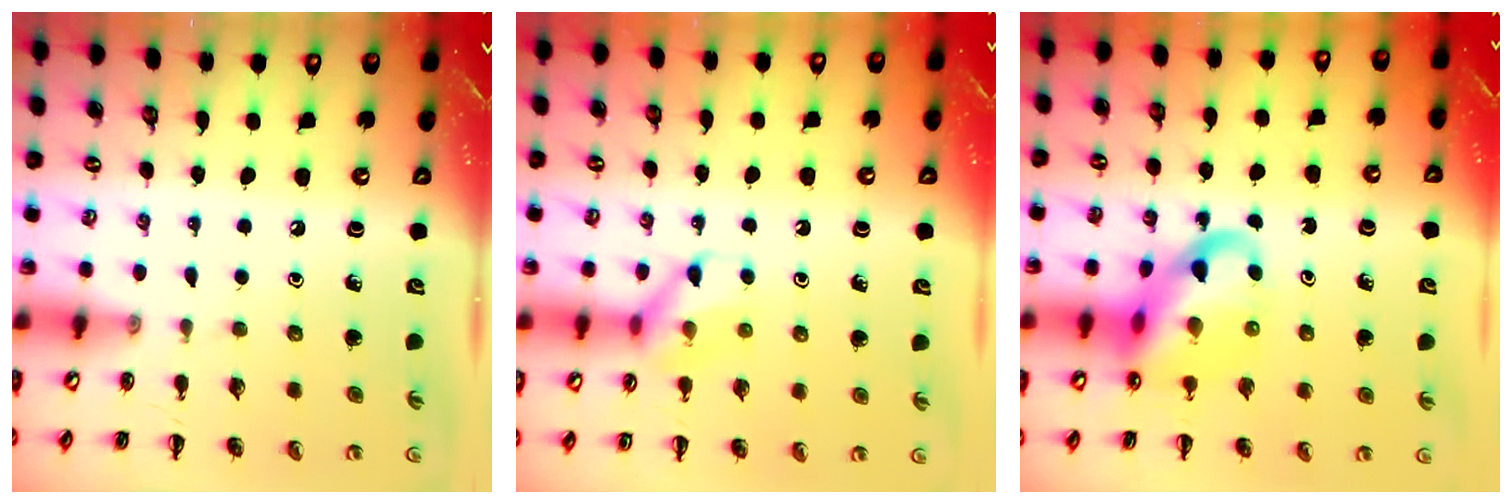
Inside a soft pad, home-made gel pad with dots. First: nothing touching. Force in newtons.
{"total": 9.6, "press": 9.6, "slide": 0.7}
{"total": 13.8, "press": 13.3, "slide": 3.6}